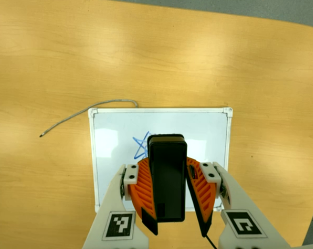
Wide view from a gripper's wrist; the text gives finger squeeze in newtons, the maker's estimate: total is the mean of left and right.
{"total": 10.6, "left": 9.2, "right": 12.0}